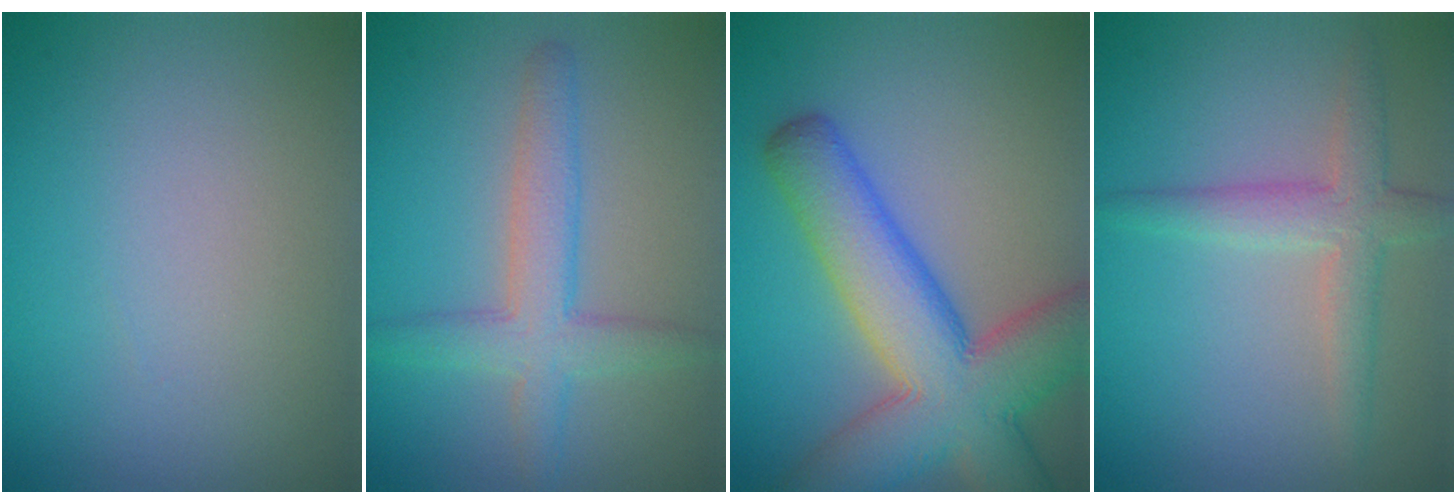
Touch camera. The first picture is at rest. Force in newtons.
{"total": 3.8, "press": 3.8, "slide": 0.3}
{"total": 10.5, "press": 10.5, "slide": 0.4}
{"total": 3.0, "press": 3.0, "slide": 0.1}